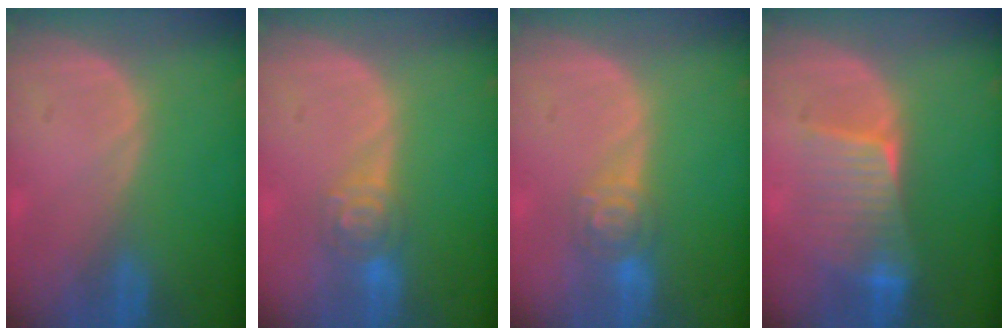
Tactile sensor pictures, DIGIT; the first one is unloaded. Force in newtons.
{"total": 4.7, "press": 4.2, "slide": 2.2}
{"total": 4.7, "press": 4.2, "slide": 2.2}
{"total": 6.6, "press": 6.5, "slide": 1.1}